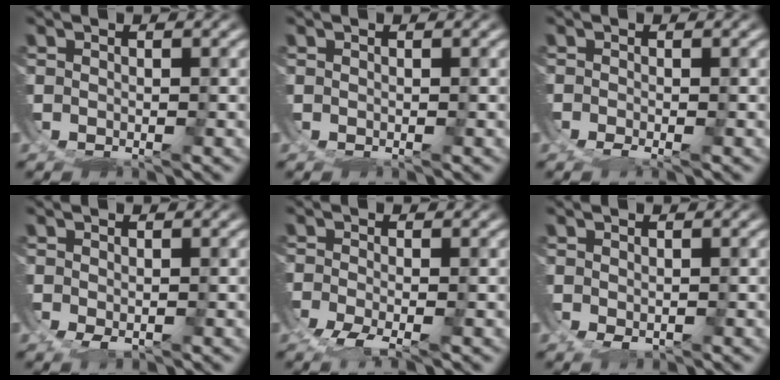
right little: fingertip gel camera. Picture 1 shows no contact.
{"total": 0.0}
{"total": 1.0, "force": [-0.8, 0.0, 0.6], "torque": [-0.008, -0.005, -0.014]}
{"total": 1.0, "force": [-0.2, 0.7, 0.8], "torque": [-0.019, -0.012, 0.005]}
{"total": 2.0, "force": [-1.6, 0.1, 1.2], "torque": [-0.032, -0.017, -0.022]}
{"total": 0.7, "force": [0.1, 0.6, 0.4], "torque": [-0.009, -0.010, 0.011]}